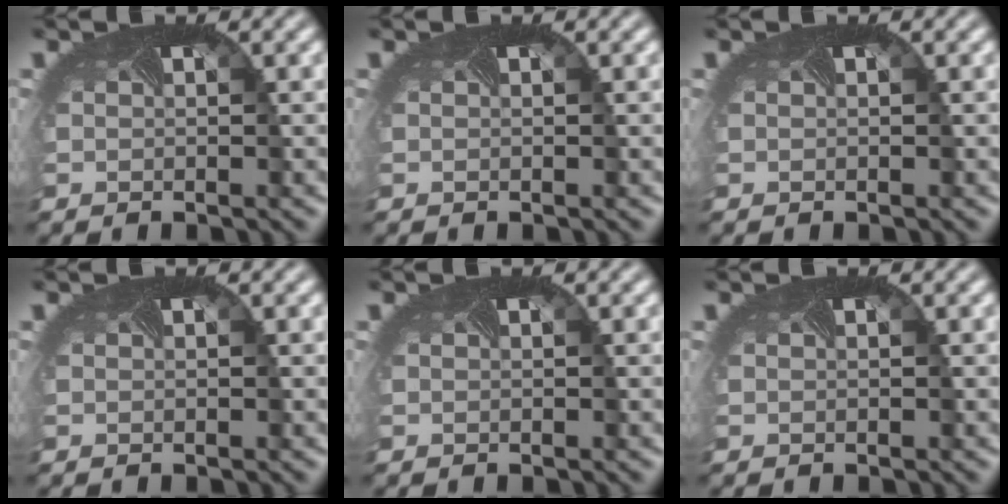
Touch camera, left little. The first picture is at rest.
{"total": 0.0}
{"total": 0.0}
{"total": 0.0}
{"total": 0.0}
{"total": 0.0}